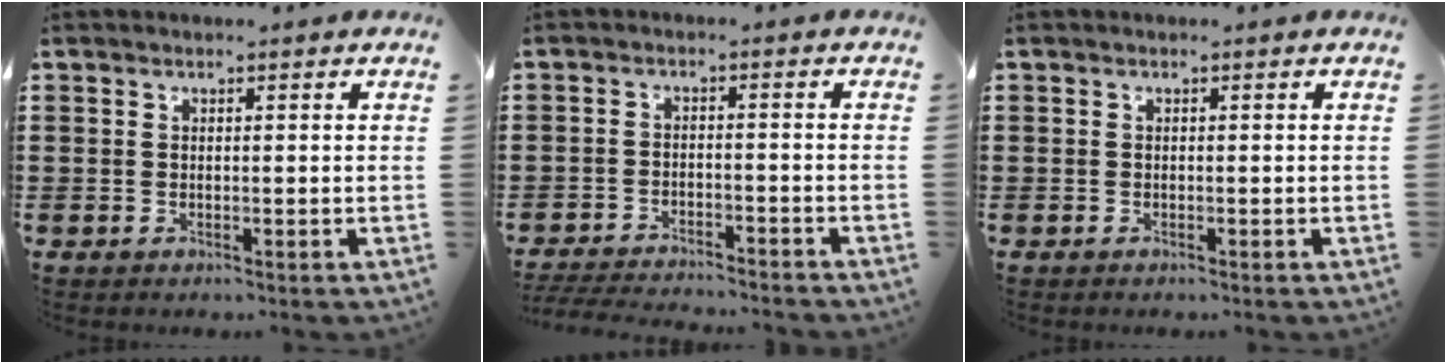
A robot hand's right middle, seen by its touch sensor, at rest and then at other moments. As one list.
[{"total": 3.9, "force": [-3.8, 0.1, 0.5], "torque": [-0.017, -0.001, -0.082]}, {"total": 0.0}]